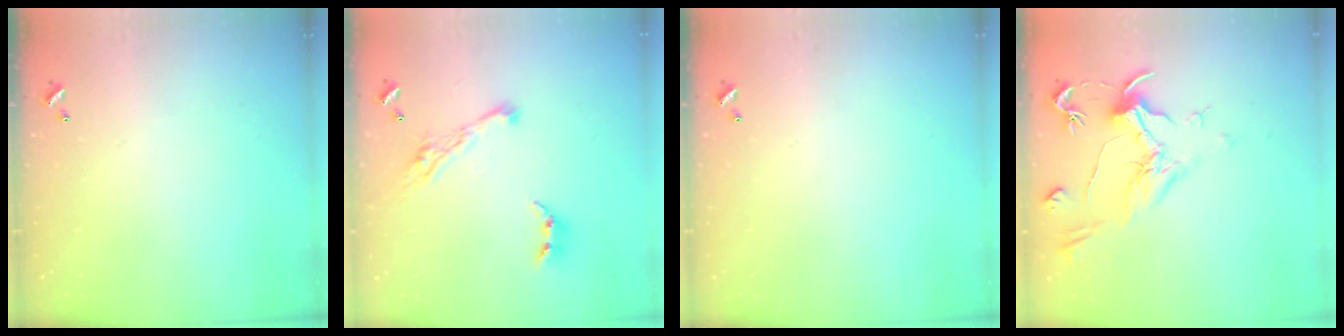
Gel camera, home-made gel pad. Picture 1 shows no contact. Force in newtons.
{"total": 9.2, "press": 9.1, "slide": 1.1}
{"total": 0.0}
{"total": 1.1, "press": 0.1, "slide": 1.1}